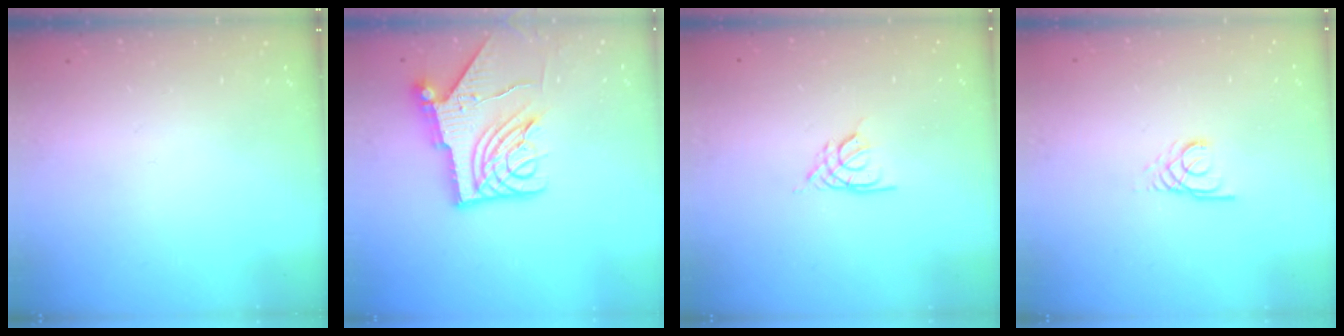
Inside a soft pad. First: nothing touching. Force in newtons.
{"total": 13.5, "press": 13.4, "slide": 1.6}
{"total": 2.6, "press": 2.6, "slide": 0.6}
{"total": 2.2, "press": 2.2, "slide": 0.2}